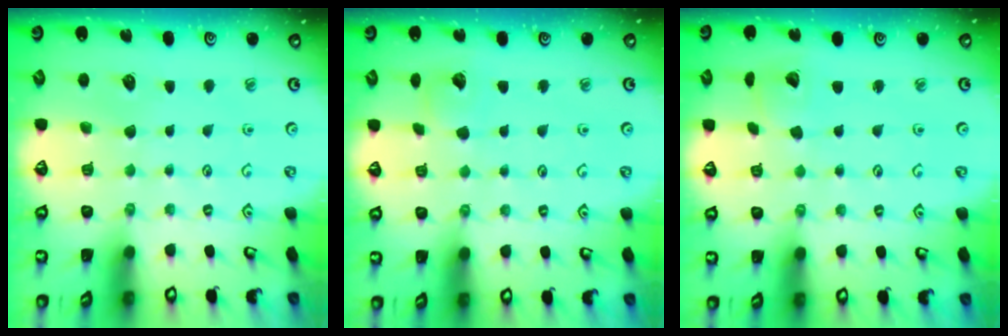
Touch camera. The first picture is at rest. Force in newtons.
{"total": 2.5, "press": 2.5, "slide": 0.3}
{"total": 3.0, "press": 2.9, "slide": 0.4}